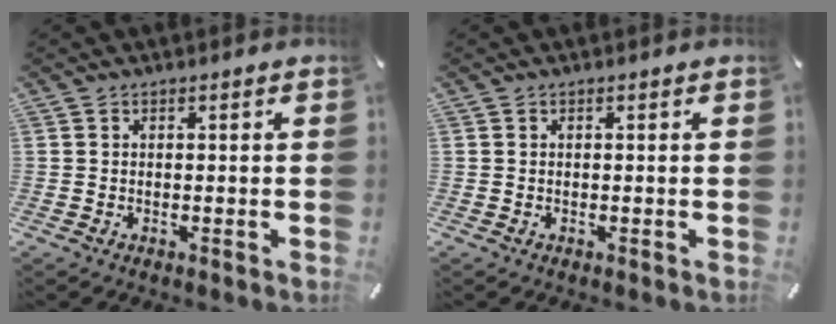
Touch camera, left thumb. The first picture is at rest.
{"total": 0.0}